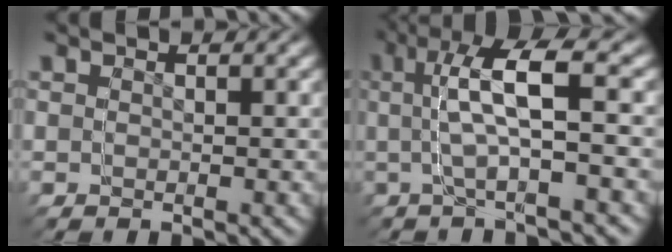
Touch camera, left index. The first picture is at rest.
{"total": 5.2, "force": [0.5, 1.5, 4.9], "torque": [-0.095, 0.033, 0.000]}